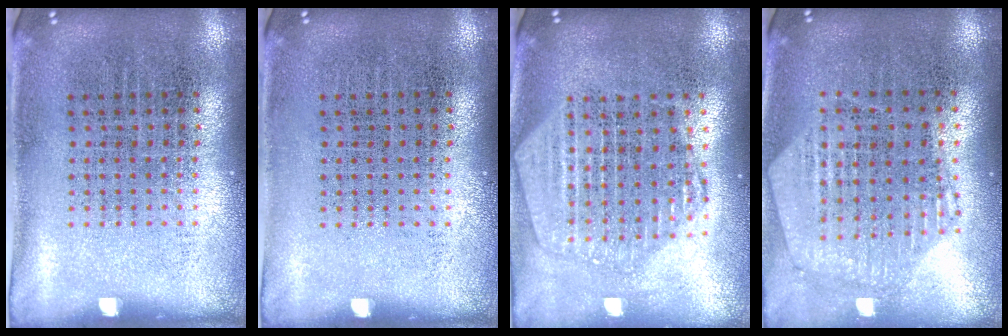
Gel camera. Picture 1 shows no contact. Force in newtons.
{"total": 0.0}
{"total": 2.3, "press": 2.0, "slide": 1.0}
{"total": 1.0, "press": 1.0, "slide": 0.2}